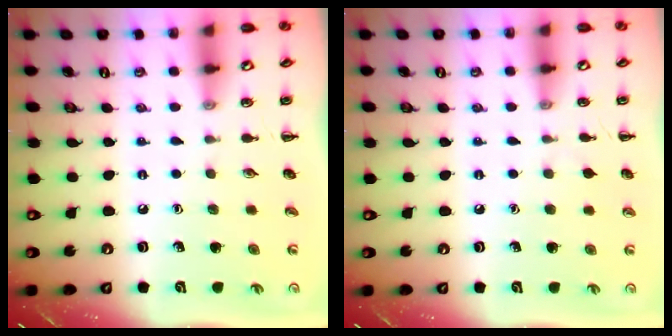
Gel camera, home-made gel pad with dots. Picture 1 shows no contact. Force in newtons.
{"total": 3.4, "press": 3.2, "slide": 1.1}